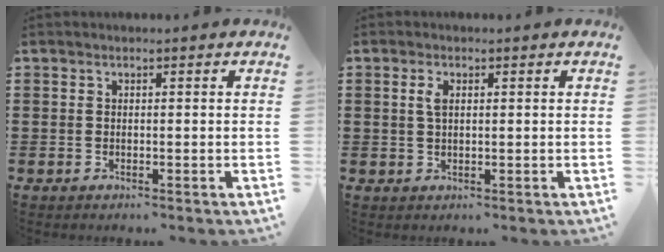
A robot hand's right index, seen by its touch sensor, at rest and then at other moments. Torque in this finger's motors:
{"motor_torque": [0.01, 0.01, 0.01, 0.04]}